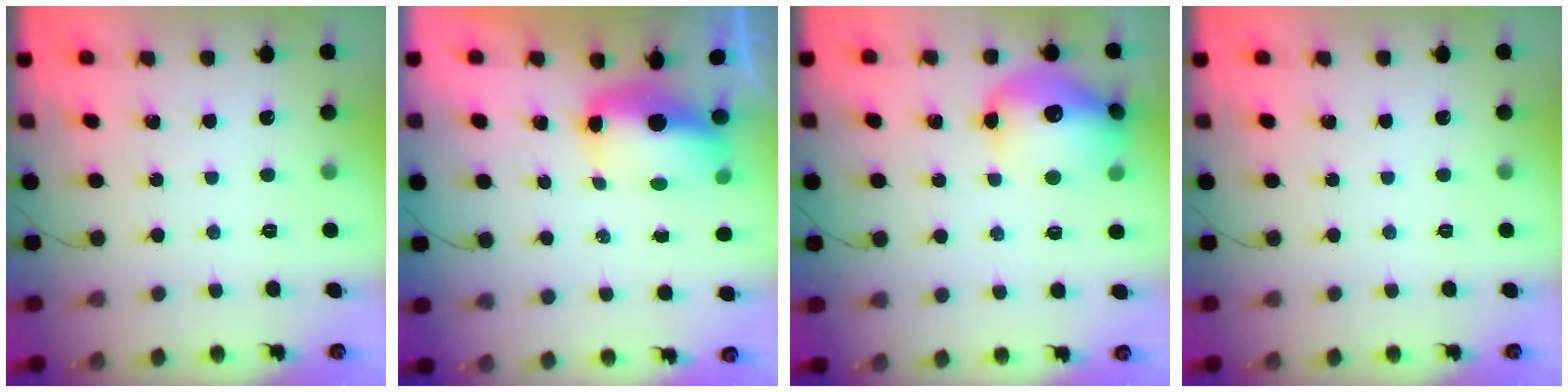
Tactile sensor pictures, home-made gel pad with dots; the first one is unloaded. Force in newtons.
{"total": 8.9, "press": 8.7, "slide": 2.0}
{"total": 16.1, "press": 15.9, "slide": 2.6}
{"total": 0.0}